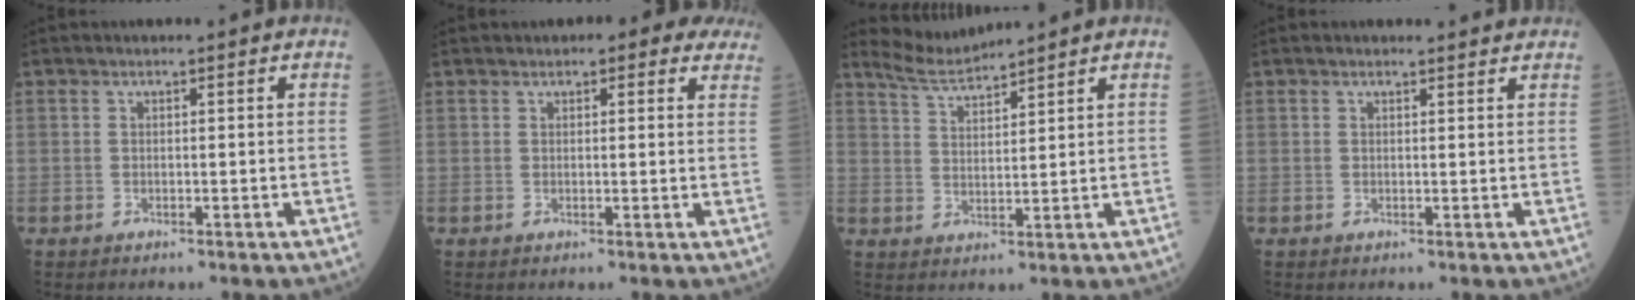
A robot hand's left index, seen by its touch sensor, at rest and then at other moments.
{"total": 6.7, "force": [5.6, 2.4, 2.7], "torque": [-0.012, 0.009, 0.051]}
{"total": 4.2, "force": [4.1, -0.8, -0.2], "torque": [-0.005, -0.006, 0.086]}
{"total": 4.5, "force": [4.3, 0.7, 1.0], "torque": [-0.009, 0.014, 0.042]}